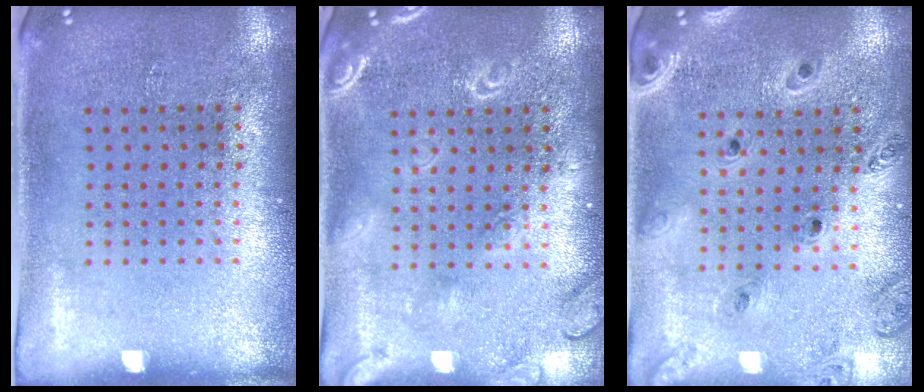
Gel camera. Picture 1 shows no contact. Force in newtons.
{"total": 3.1, "press": 3.1, "slide": 0.4}
{"total": 1.4, "press": 1.4, "slide": 0.1}